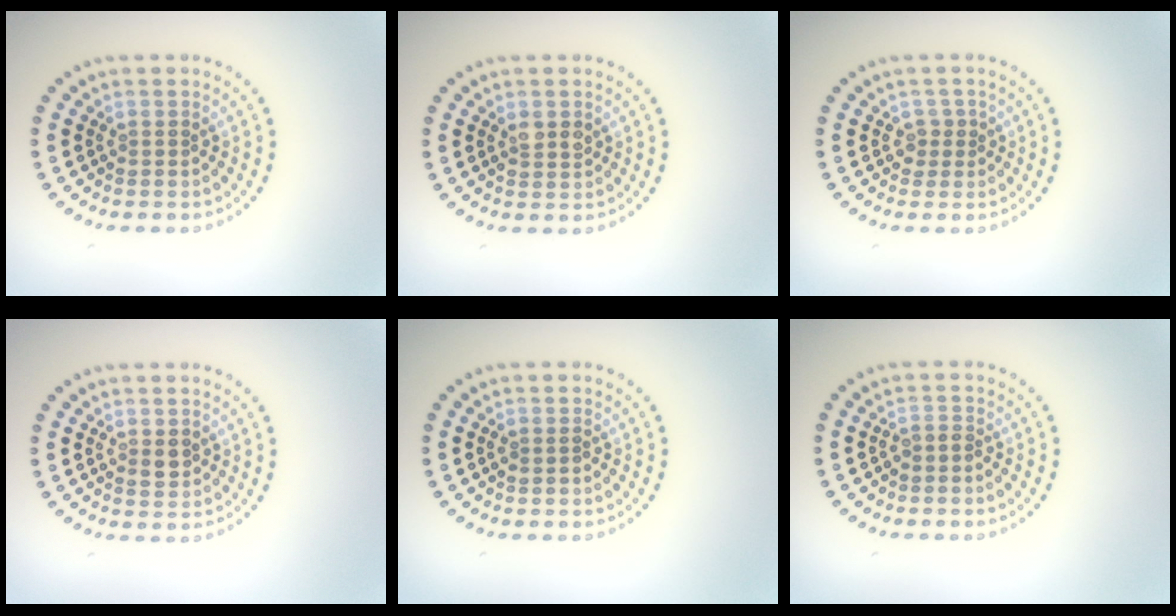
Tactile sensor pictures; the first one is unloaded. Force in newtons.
{"total": 1.7, "press": 1.7, "slide": 0.3}
{"total": 1.4, "press": 1.1, "slide": 0.9}
{"total": 1.5, "press": 1.5, "slide": 0.1}
{"total": 0.8, "press": 0.7, "slide": 0.2}
{"total": 0.9, "press": 0.5, "slide": 0.8}